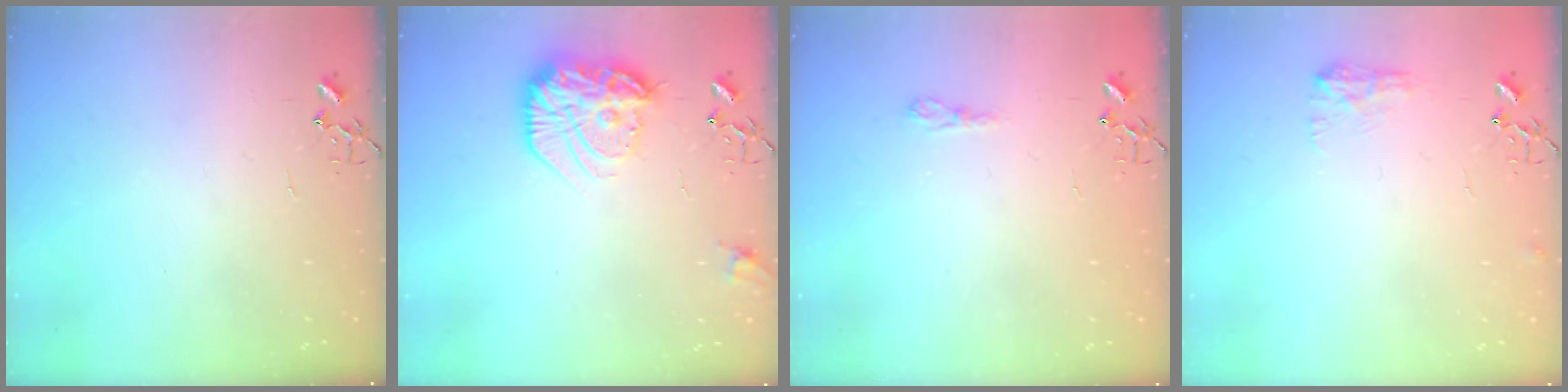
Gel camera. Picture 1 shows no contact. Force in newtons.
{"total": 18.8, "press": 18.7, "slide": 1.2}
{"total": 5.4, "press": 5.4, "slide": 0.6}
{"total": 7.9, "press": 7.9, "slide": 0.1}